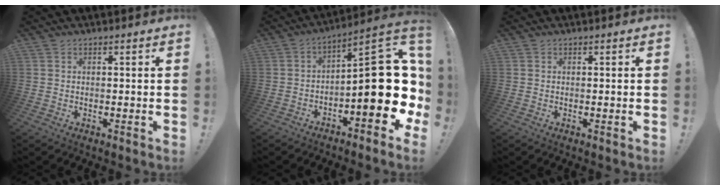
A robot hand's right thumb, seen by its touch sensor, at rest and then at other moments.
{"total": 19.6, "force": [-3.0, 7.1, 18.1], "torque": [-0.238, 0.016, -0.040]}
{"total": 0.0}